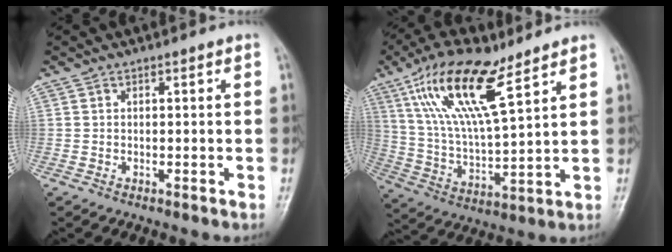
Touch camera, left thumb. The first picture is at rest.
{"total": 17.0, "force": [9.6, 5.1, 13.1], "torque": [-0.246, -0.030, 0.188]}